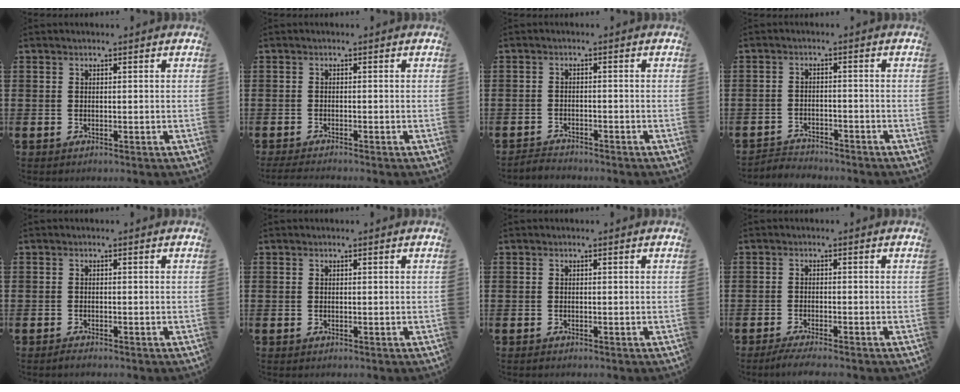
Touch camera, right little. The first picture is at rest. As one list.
[{"total": 1.2, "force": [-0.9, 0.0, 0.7], "torque": [-0.011, -0.001, -0.018]}, {"total": 1.7, "force": [-1.7, 0.1, -0.1], "torque": [-0.003, 0.003, -0.036]}, {"total": 2.3, "force": [-2.3, 0.1, -0.2], "torque": [-0.002, 0.003, -0.049]}, {"total": 0.6, "force": [-0.5, 0.1, 0.3], "torque": [-0.008, -0.003, -0.010]}, {"total": 0.0}, {"total": 0.0}, {"total": 1.8, "force": [-1.5, 0.0, 1.1], "torque": [-0.017, 0.002, -0.028]}]